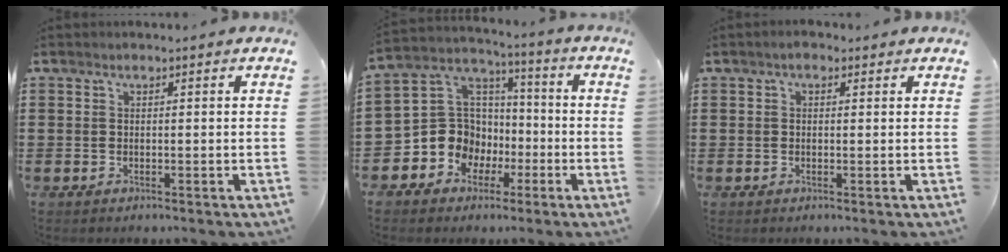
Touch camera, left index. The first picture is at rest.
{"total": 9.8, "force": [-3.1, 9.0, 2.3], "torque": [-0.096, 0.003, -0.055]}
{"total": 1.2, "force": [0.3, 0.9, 0.8], "torque": [-0.017, 0.007, 0.004]}